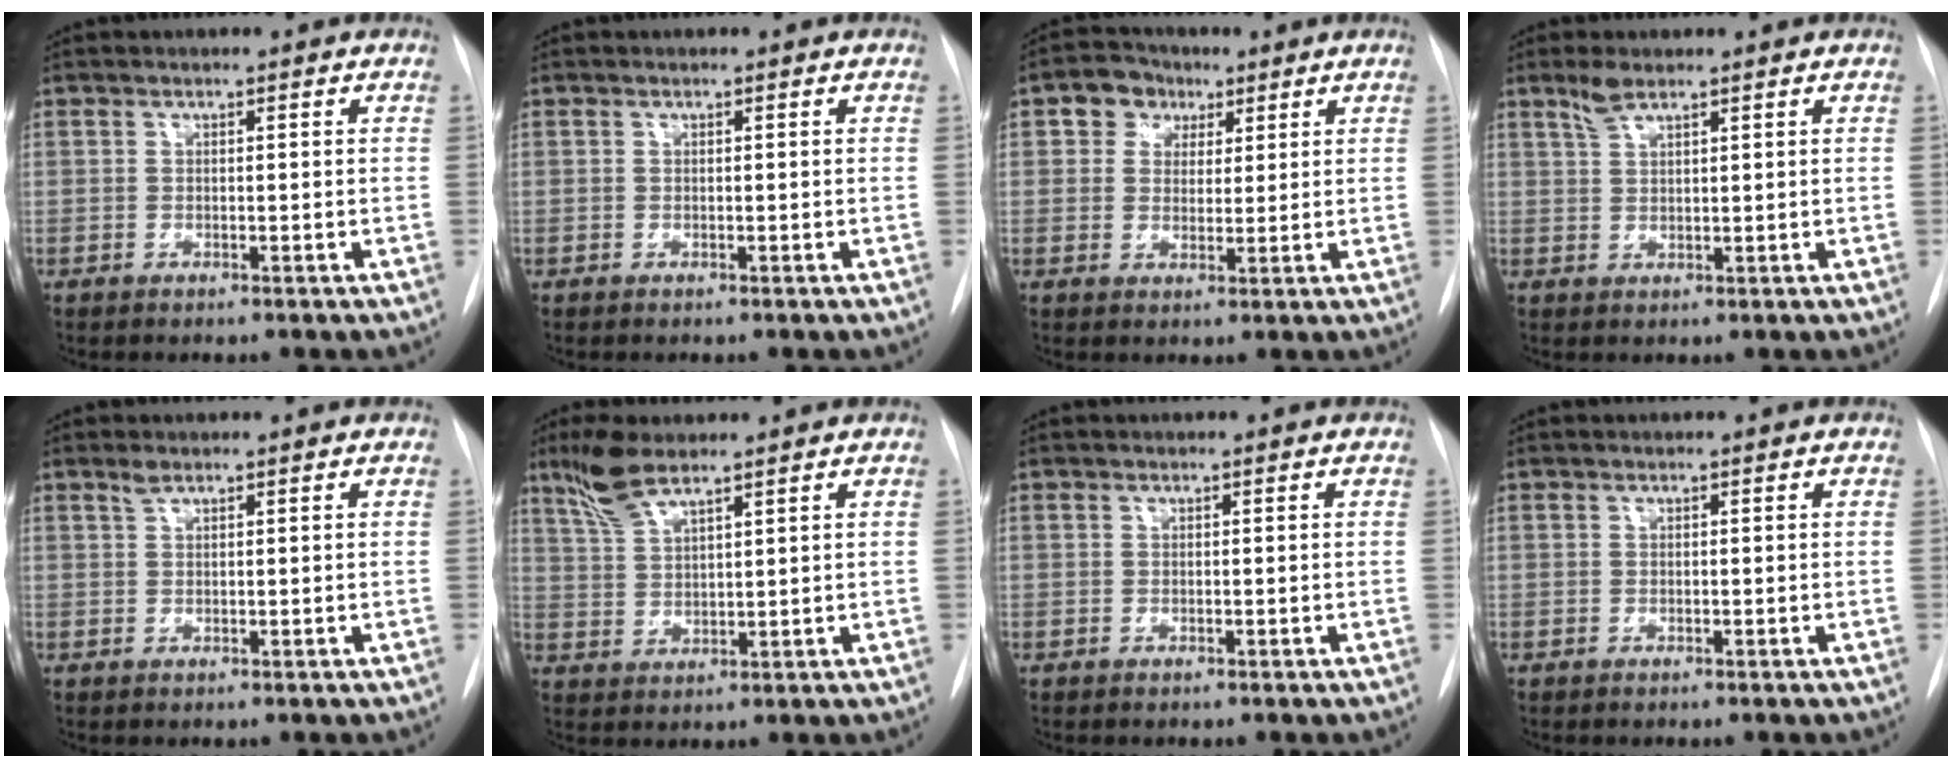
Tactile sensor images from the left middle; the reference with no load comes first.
{"total": 0.0}
{"total": 5.1, "force": [2.4, 4.2, 1.7], "torque": [-0.030, 0.019, 0.040]}
{"total": 2.6, "force": [2.0, 0.5, 1.5], "torque": [-0.035, 0.005, 0.042]}
{"total": 1.0, "force": [0.8, 0.2, 0.5], "torque": [-0.013, 0.004, 0.018]}
{"total": 6.3, "force": [4.9, 1.2, 3.8], "torque": [-0.086, 0.007, 0.100]}
{"total": 0.0}
{"total": 0.0}